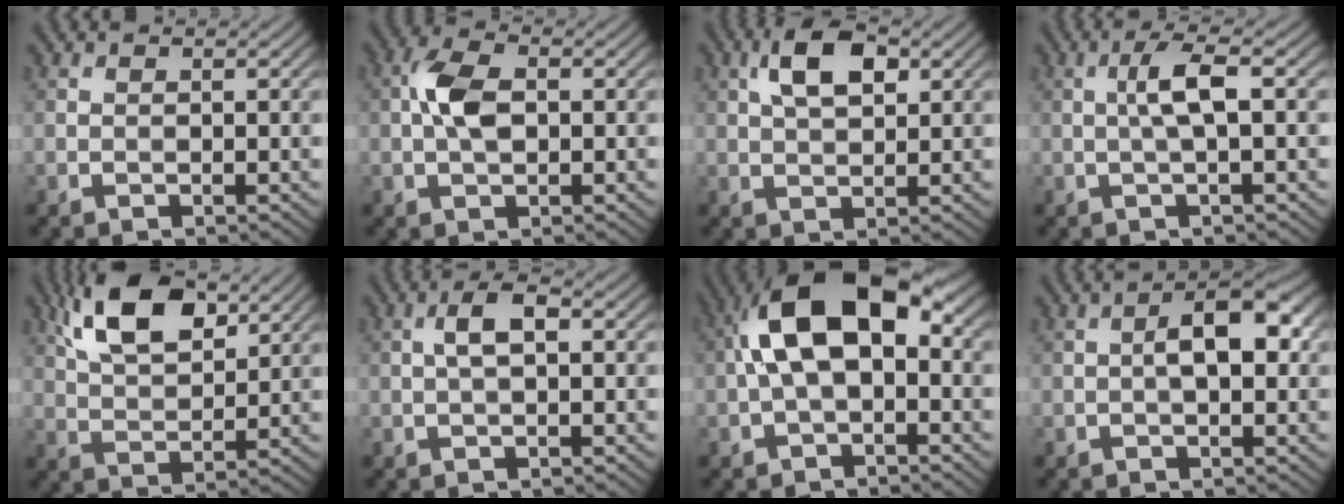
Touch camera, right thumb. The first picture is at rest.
{"total": 4.8, "force": [0.2, 2.6, 4.0], "torque": [-0.087, 0.010, -0.001]}
{"total": 6.0, "force": [2.2, 2.9, 4.7], "torque": [-0.096, 0.008, 0.036]}
{"total": 3.7, "force": [0.2, 0.4, 3.6], "torque": [-0.067, 0.013, 0.000]}
{"total": 10.0, "force": [5.5, 4.4, 7.0], "torque": [-0.152, 0.014, 0.107]}
{"total": 3.2, "force": [0.3, 1.1, 3.0], "torque": [-0.060, 0.013, 0.001]}
{"total": 11.7, "force": [1.0, 6.1, 9.9], "torque": [-0.177, 0.025, 0.008]}
{"total": 5.5, "force": [0.1, 2.3, 5.0], "torque": [-0.074, 0.010, -0.005]}